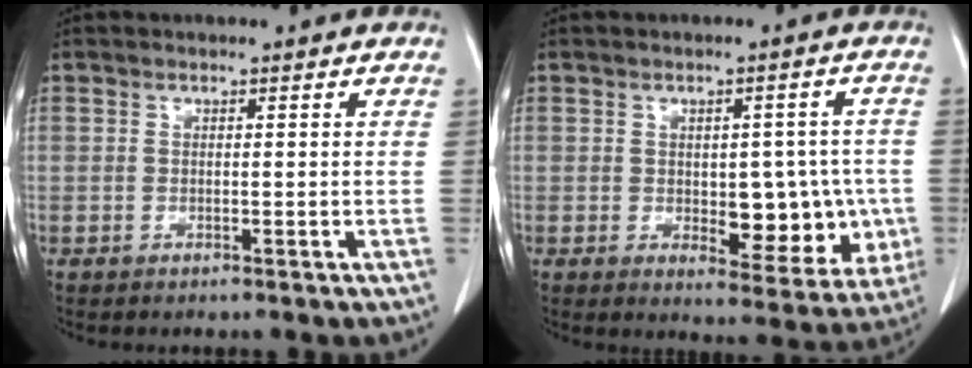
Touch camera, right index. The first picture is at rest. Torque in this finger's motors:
{"motor_torque": [0.40, 0.21, 0.16, 0.07]}